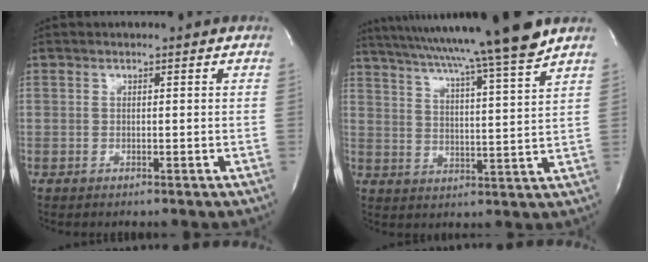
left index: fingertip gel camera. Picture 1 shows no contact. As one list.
[{"total": 18.6, "force": [15.9, -2.0, 9.5], "torque": [-0.164, -0.022, 0.227]}]